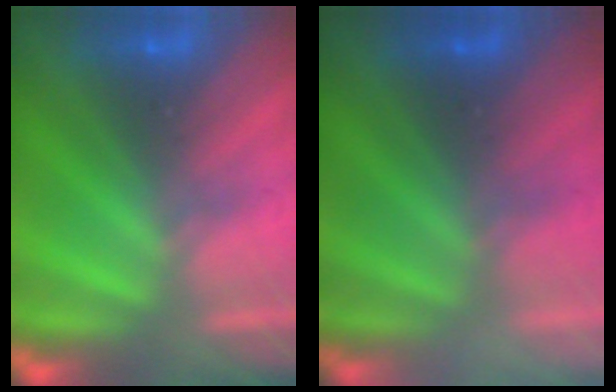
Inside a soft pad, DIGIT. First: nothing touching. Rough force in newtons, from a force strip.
{"total": 2.4}